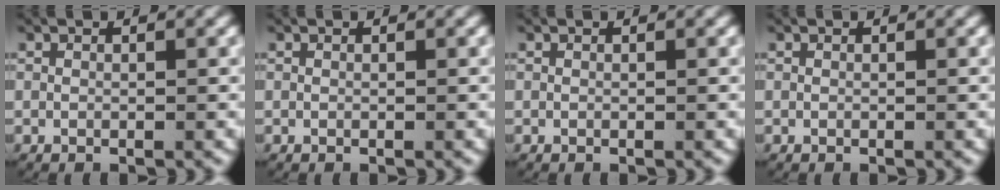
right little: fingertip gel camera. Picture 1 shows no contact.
{"total": 0.0}
{"total": 0.0}
{"total": 0.0}